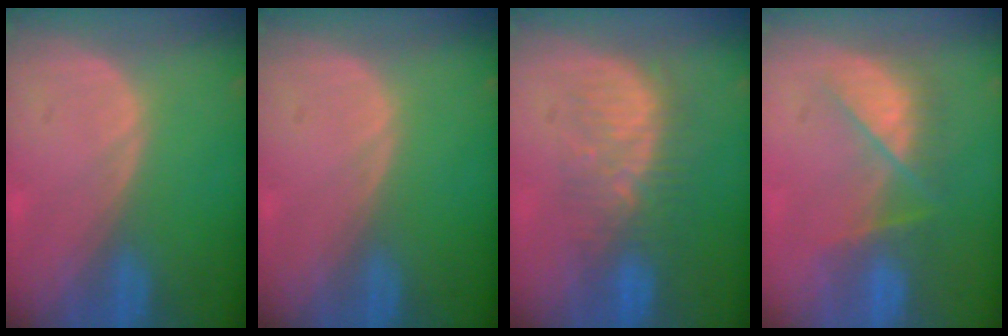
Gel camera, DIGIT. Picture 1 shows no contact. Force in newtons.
{"total": 0.0}
{"total": 8.3, "press": 7.8, "slide": 2.8}
{"total": 7.1, "press": 6.9, "slide": 1.2}